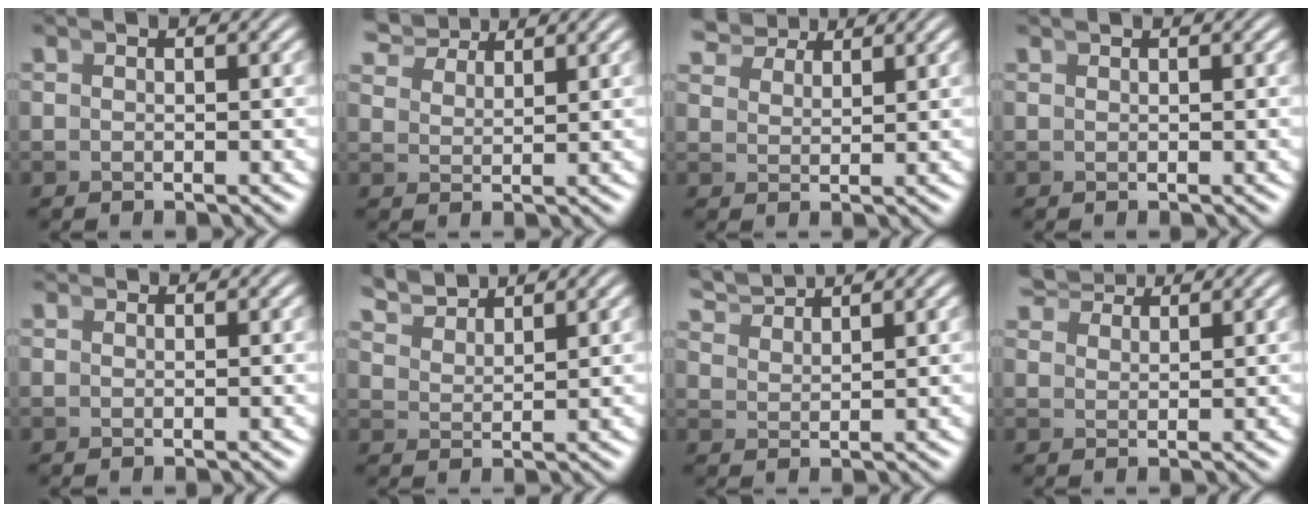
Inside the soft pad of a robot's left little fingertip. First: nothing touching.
{"total": 4.3, "force": [4.2, 0.3, 1.0], "torque": [-0.008, 0.021, 0.071]}
{"total": 4.7, "force": [4.5, 0.6, 1.2], "torque": [-0.007, 0.021, 0.074]}
{"total": 0.7, "force": [0.6, -0.4, -0.1], "torque": [0.012, 0.008, 0.010]}
{"total": 0.7, "force": [0.6, -0.2, -0.1], "torque": [0.007, 0.005, 0.012]}
{"total": 4.0, "force": [3.8, 0.5, 1.1], "torque": [-0.019, 0.011, 0.067]}
{"total": 4.0, "force": [3.9, 0.1, 0.8], "torque": [-0.011, 0.015, 0.070]}
{"total": 3.8, "force": [3.7, -0.2, 0.6], "torque": [0.004, 0.017, 0.062]}